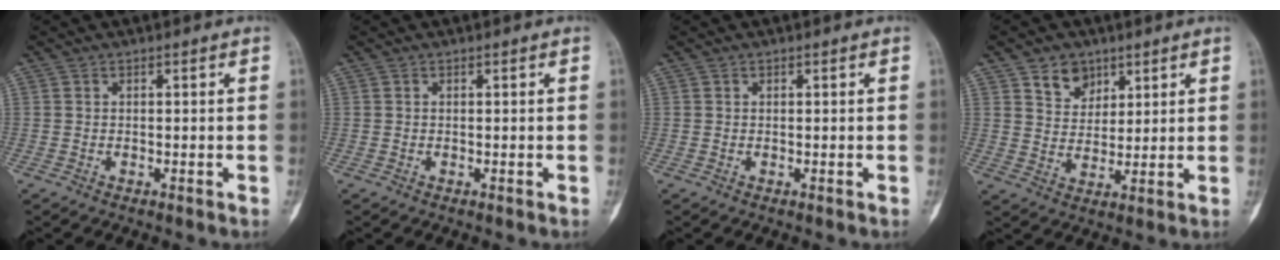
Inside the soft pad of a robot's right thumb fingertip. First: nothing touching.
{"total": 0.0}
{"total": 0.0}
{"total": 6.4, "force": [3.9, 4.7, 2.1], "torque": [-0.010, -0.024, 0.072]}